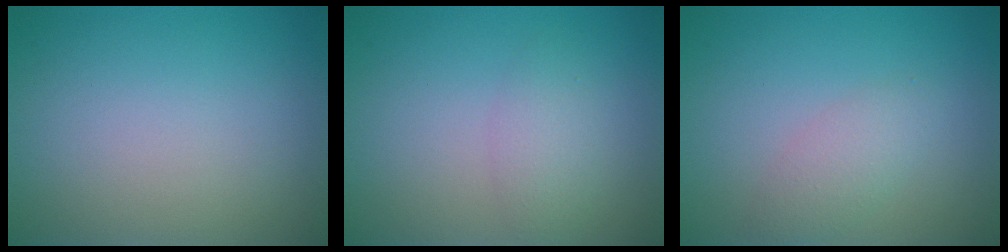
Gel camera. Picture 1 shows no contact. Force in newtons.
{"total": 2.0, "press": 2.0, "slide": 0.1}
{"total": 2.1, "press": 2.1, "slide": 0.0}